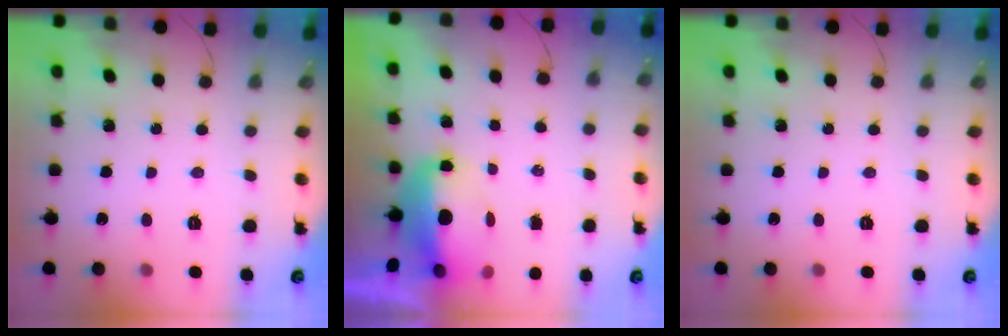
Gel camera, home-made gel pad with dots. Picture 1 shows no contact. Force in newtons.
{"total": 10.7, "press": 8.2, "slide": 6.8}
{"total": 0.0}